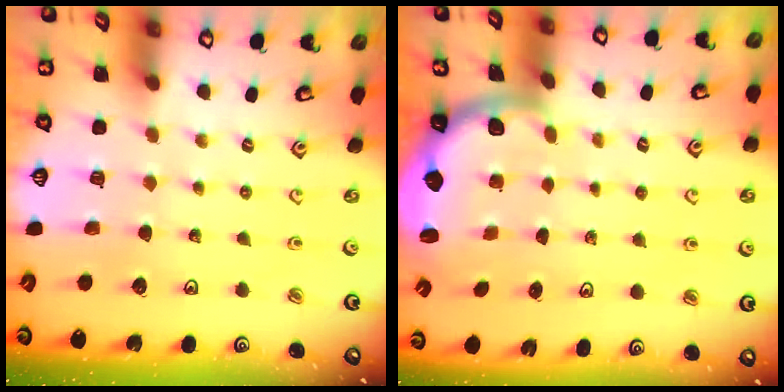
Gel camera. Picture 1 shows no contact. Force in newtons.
{"total": 2.2, "press": 2.1, "slide": 0.7}